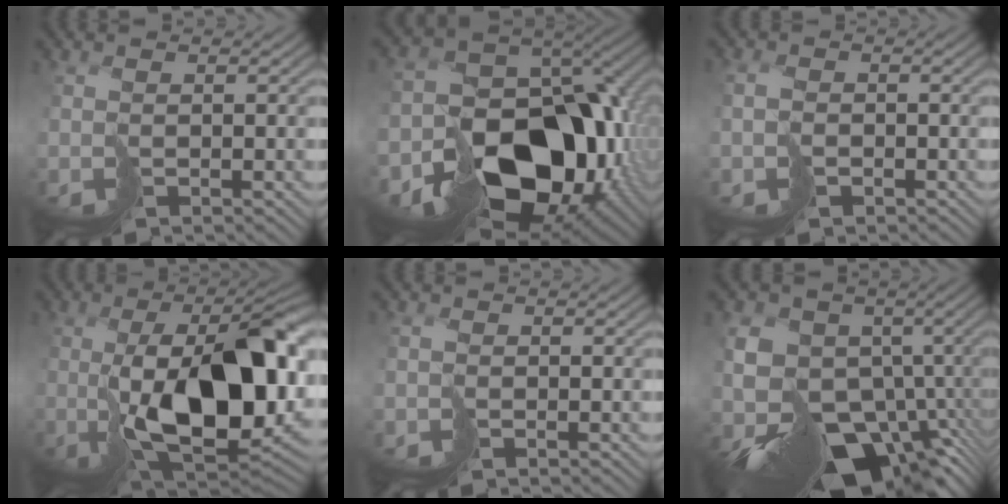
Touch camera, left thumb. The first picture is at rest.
{"total": 19.3, "force": [-6.9, 13.6, 11.8], "torque": [-0.206, -0.053, -0.083]}
{"total": 2.7, "force": [-1.0, 2.3, 0.9], "torque": [-0.014, 0.004, -0.023]}
{"total": 17.3, "force": [-1.1, 7.9, 15.3], "torque": [-0.225, -0.005, -0.002]}
{"total": 1.3, "force": [-0.3, 1.2, 0.2], "torque": [0.001, 0.003, -0.009]}
{"total": 14.2, "force": [-4.0, 10.4, 8.8], "torque": [-0.163, -0.015, -0.064]}